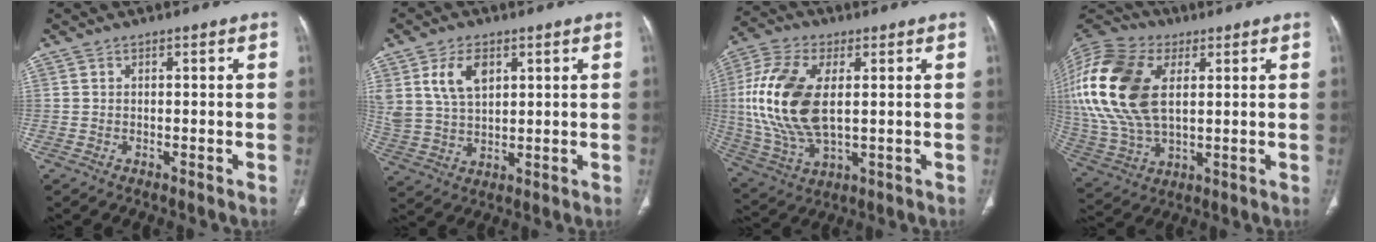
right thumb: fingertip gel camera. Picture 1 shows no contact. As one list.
[{"total": 9.3, "force": [3.9, 5.7, 6.2], "torque": [-0.110, -0.012, 0.082]}, {"total": 18.0, "force": [1.9, 9.6, 15.1], "torque": [-0.325, -0.007, 0.039]}, {"total": 25.8, "force": [5.8, 15.6, 19.7], "torque": [-0.455, 0.000, 0.109]}]